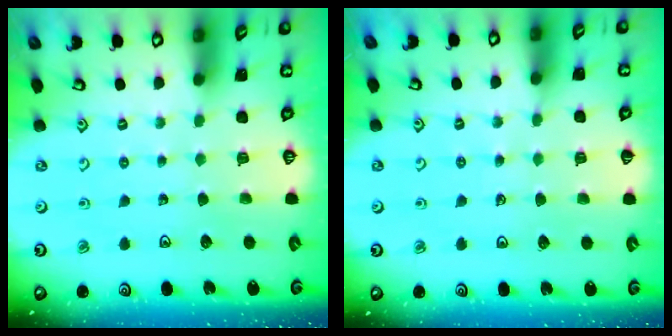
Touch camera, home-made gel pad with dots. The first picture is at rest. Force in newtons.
{"total": 2.1, "press": 2.0, "slide": 0.3}